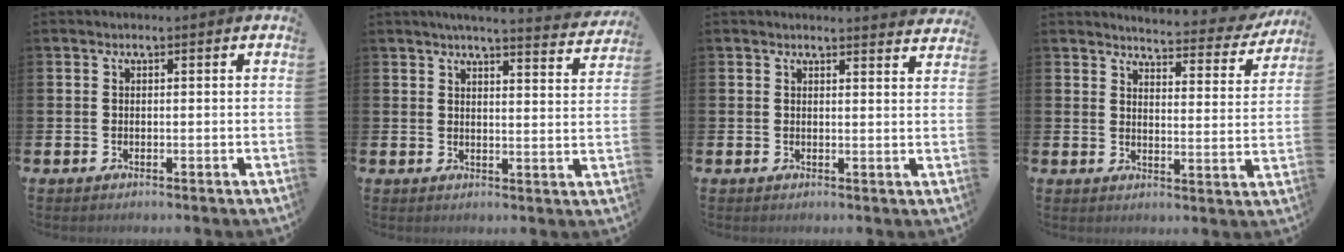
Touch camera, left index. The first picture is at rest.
{"total": 4.6, "force": [4.4, -0.3, 1.4], "torque": [-0.024, -0.032, 0.072]}
{"total": 2.2, "force": [2.2, 0.0, -0.1], "torque": [0.011, -0.017, 0.037]}
{"total": 4.0, "force": [3.9, 0.5, 0.7], "torque": [-0.021, -0.034, 0.061]}